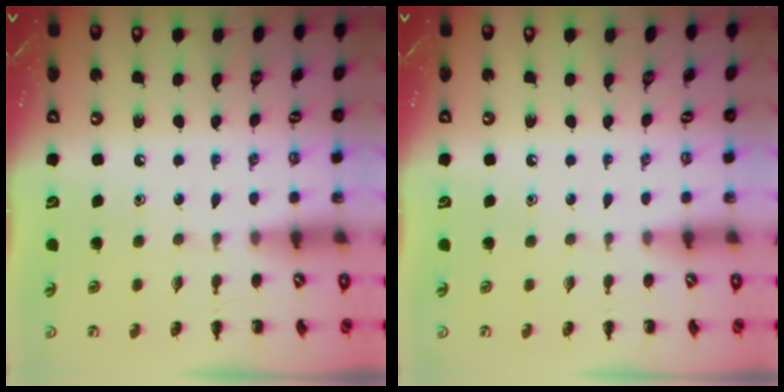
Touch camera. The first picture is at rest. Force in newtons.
{"total": 0.0}